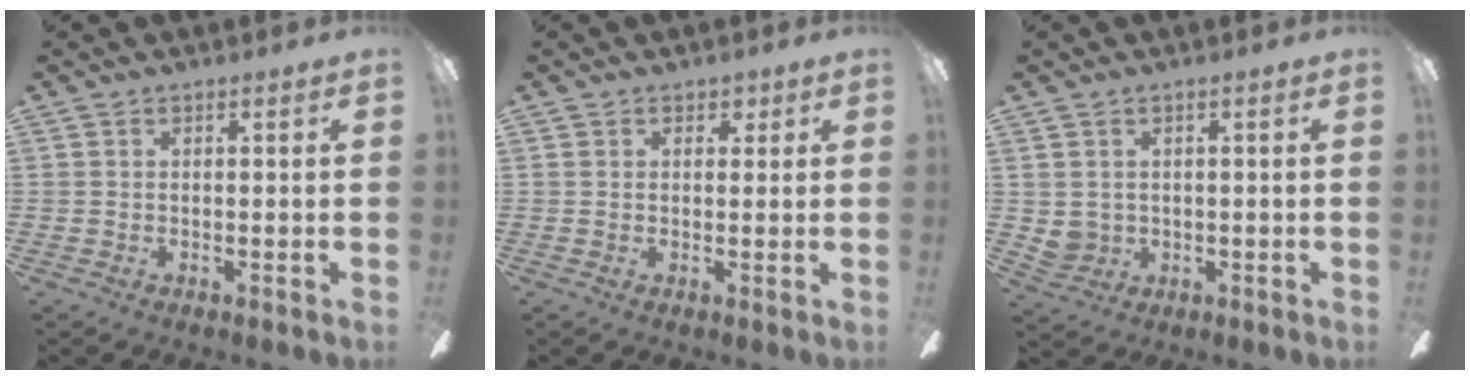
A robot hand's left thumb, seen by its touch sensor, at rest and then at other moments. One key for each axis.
{"total": 1.8, "fx": 1.1, "fy": 1.4, "fz": 0.5, "tx": 0.006, "ty": -0.003, "tz": 0.017}
{"total": 3.1, "fx": 0.8, "fy": 2.9, "fz": 0.6, "tx": -0.025, "ty": -0.002, "tz": 0.016}